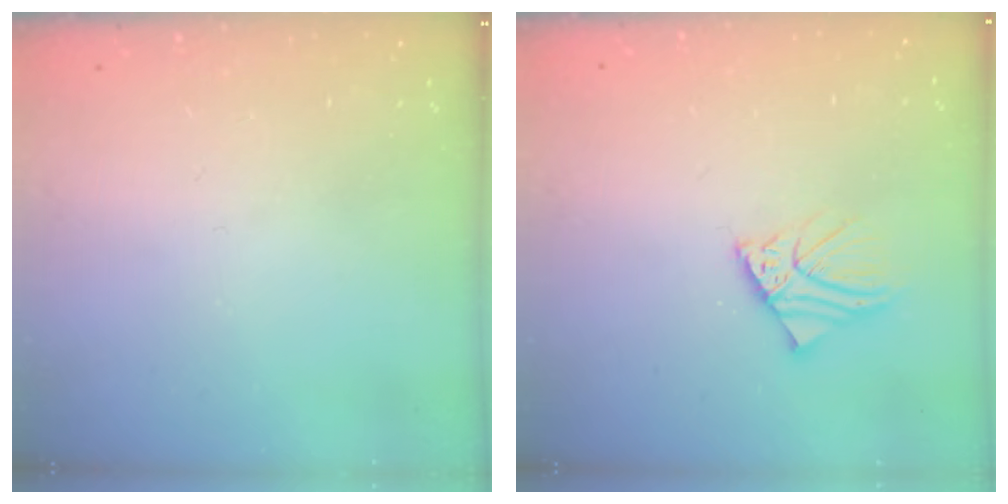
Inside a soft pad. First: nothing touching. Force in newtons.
{"total": 3.7, "press": 3.7, "slide": 0.3}